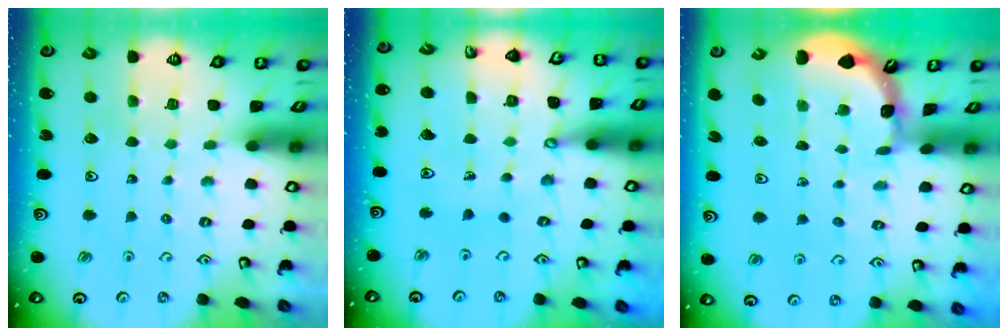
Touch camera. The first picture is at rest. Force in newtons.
{"total": 11.9, "press": 11.8, "slide": 1.5}
{"total": 1.6, "press": 1.6, "slide": 0.1}